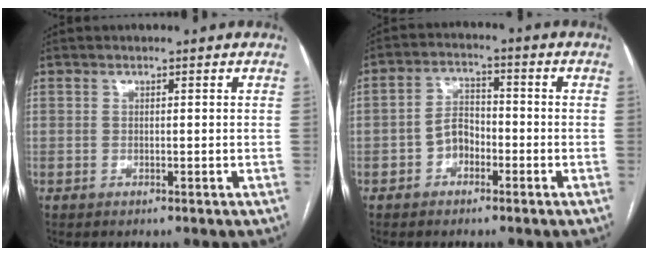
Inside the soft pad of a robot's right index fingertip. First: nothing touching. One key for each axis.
{"total": 4.7, "fx": -1.9, "fy": 3.2, "fz": 2.8, "tx": -0.051, "ty": 0.016, "tz": -0.037}